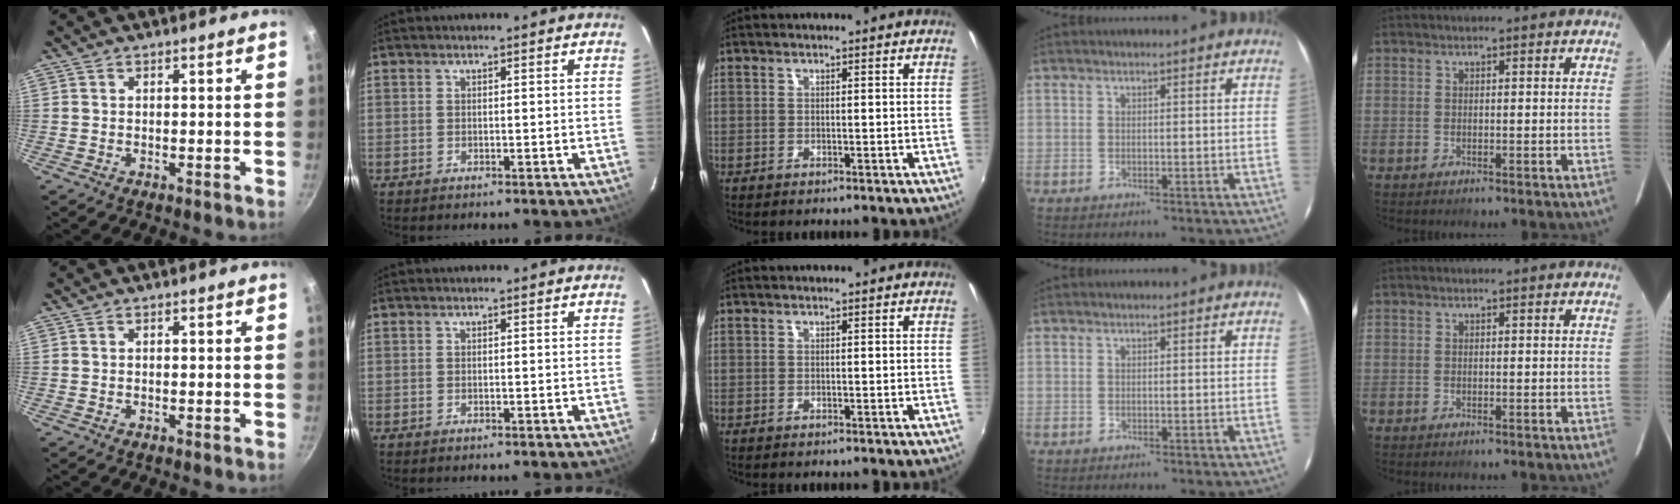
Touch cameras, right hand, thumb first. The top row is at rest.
{}